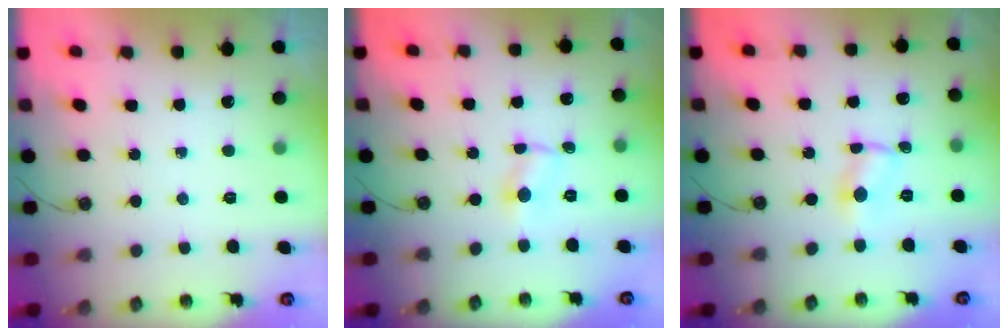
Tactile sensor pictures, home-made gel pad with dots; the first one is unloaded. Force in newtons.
{"total": 1.7, "press": 1.7, "slide": 0.2}
{"total": 1.9, "press": 1.9, "slide": 0.2}